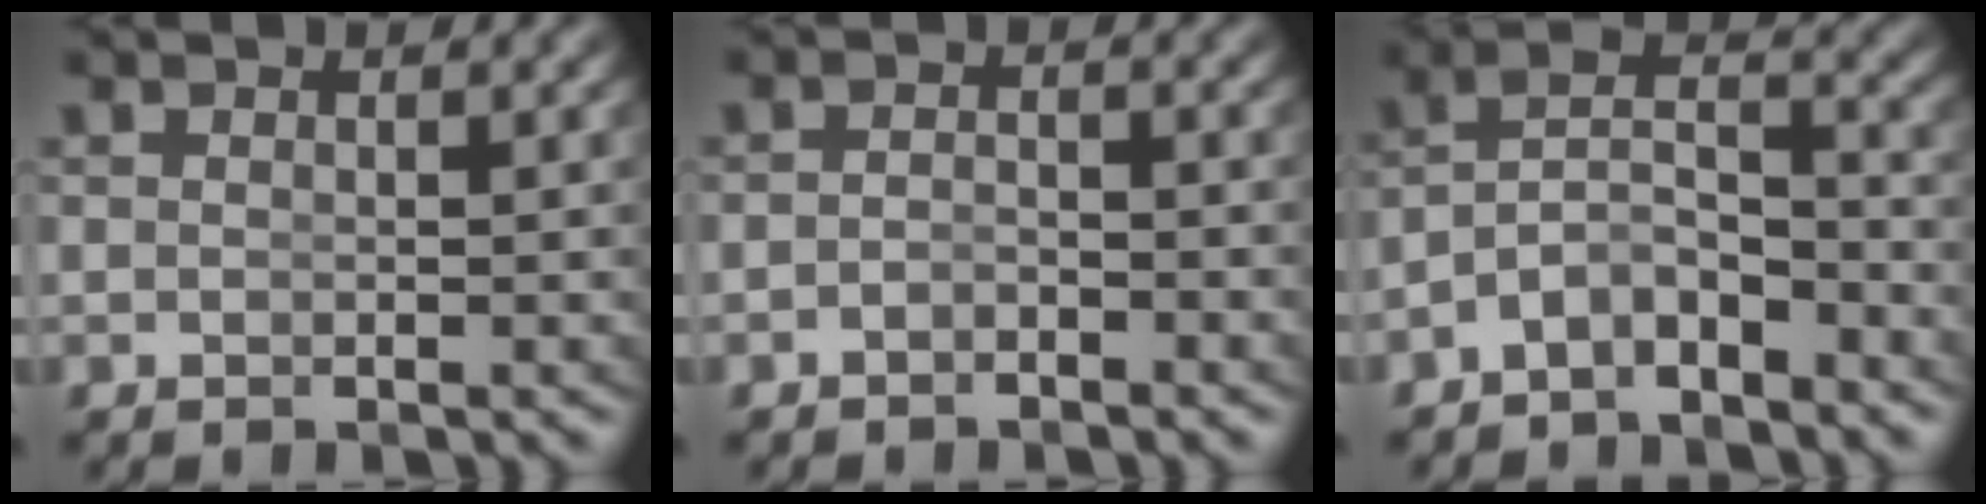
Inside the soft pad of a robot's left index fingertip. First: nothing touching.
{"total": 1.5, "force": [-1.4, 0.2, 0.3], "torque": [-0.004, -0.008, -0.024]}
{"total": 5.6, "force": [-2.6, 4.2, 2.7], "torque": [-0.050, -0.023, -0.044]}